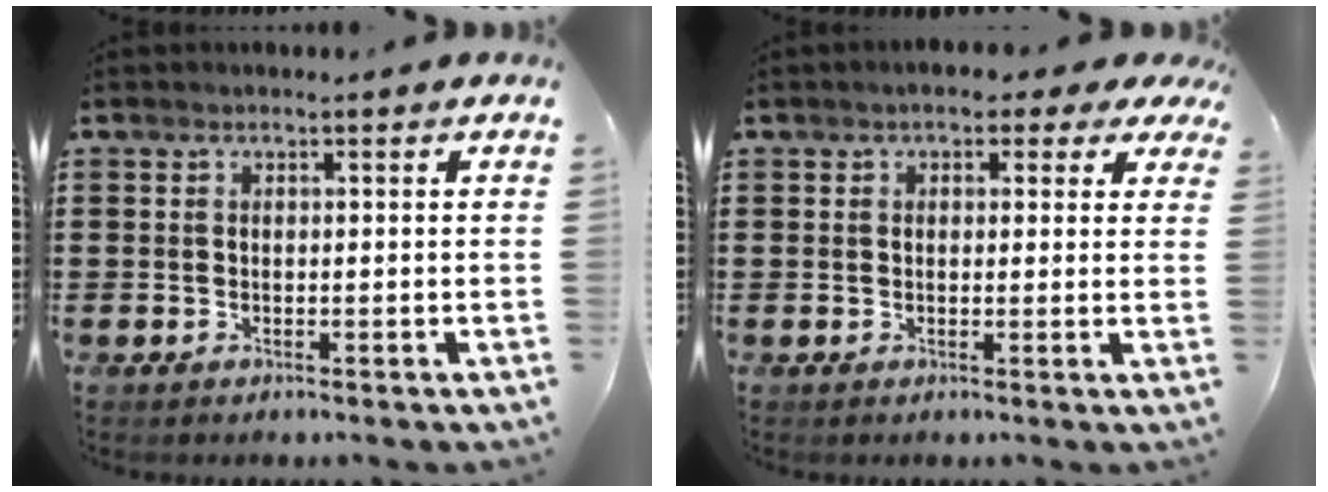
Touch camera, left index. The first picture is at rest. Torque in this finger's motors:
{"motor_torque": [2.14, 0.00, 0.50, 0.00]}